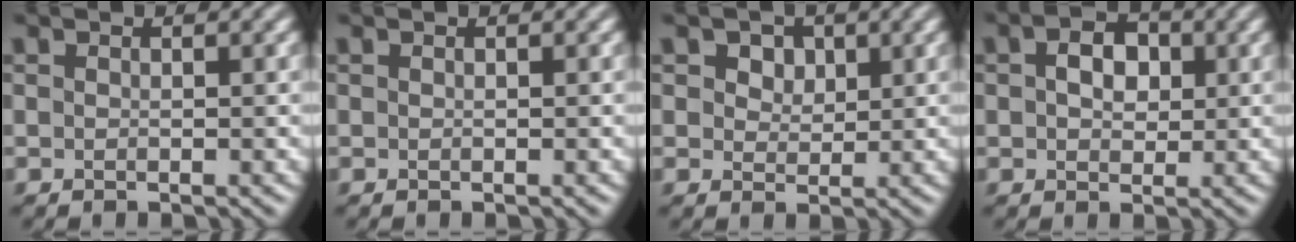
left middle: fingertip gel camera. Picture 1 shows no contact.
{"total": 0.0}
{"total": 3.3, "force": [1.9, 2.2, 1.6], "torque": [-0.035, 0.003, 0.022]}
{"total": 3.5, "force": [0.7, 2.4, 2.4], "torque": [-0.042, 0.004, 0.007]}